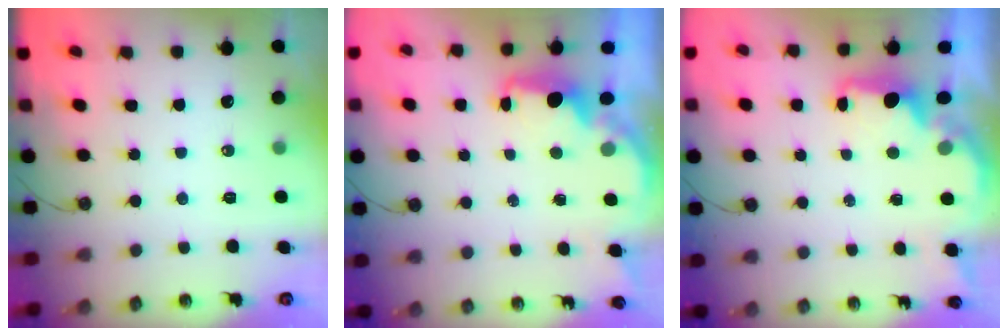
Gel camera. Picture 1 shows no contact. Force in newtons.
{"total": 2.8, "press": 2.6, "slide": 0.9}
{"total": 1.9, "press": 1.8, "slide": 0.7}